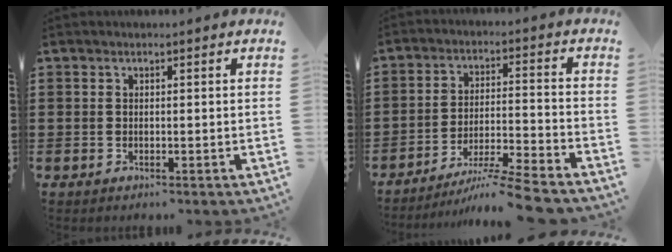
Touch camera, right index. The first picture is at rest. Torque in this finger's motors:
{"motor_torque": [0.53, -0.48, 0.28, 0.09]}